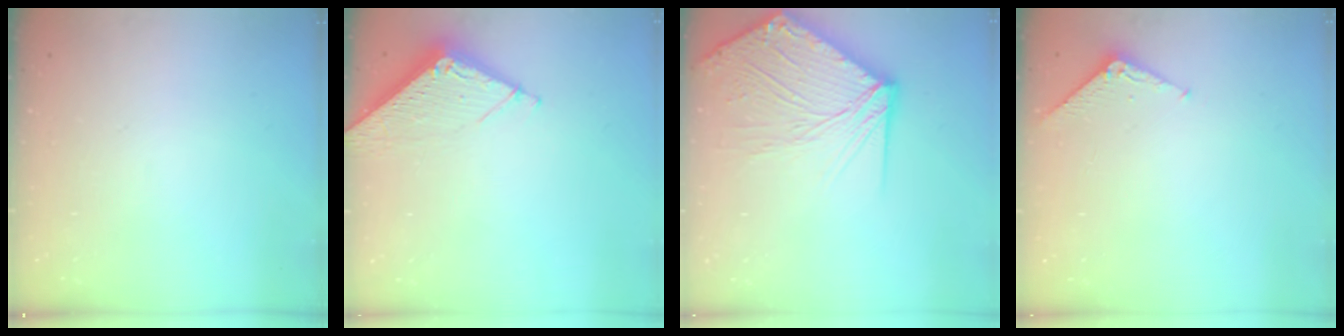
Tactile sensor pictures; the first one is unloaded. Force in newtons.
{"total": 6.8, "press": 6.8, "slide": 0.5}
{"total": 16.8, "press": 16.7, "slide": 2.3}
{"total": 5.2, "press": 5.2, "slide": 0.4}